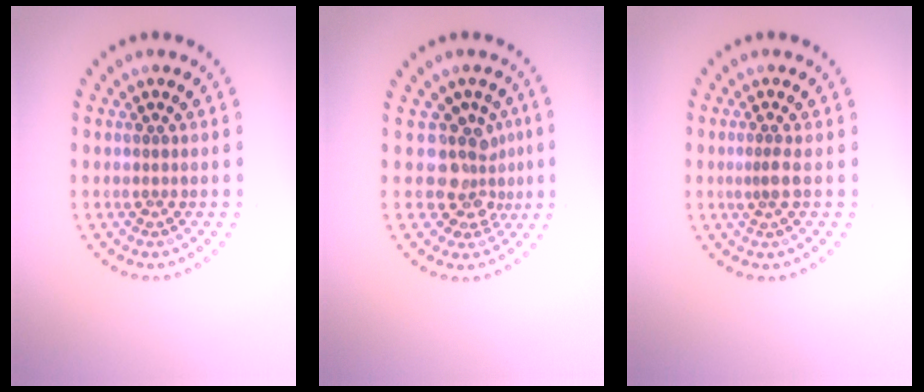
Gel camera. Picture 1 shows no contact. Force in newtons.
{"total": 3.6, "press": 2.8, "slide": 2.3}
{"total": 0.9, "press": 0.5, "slide": 0.7}